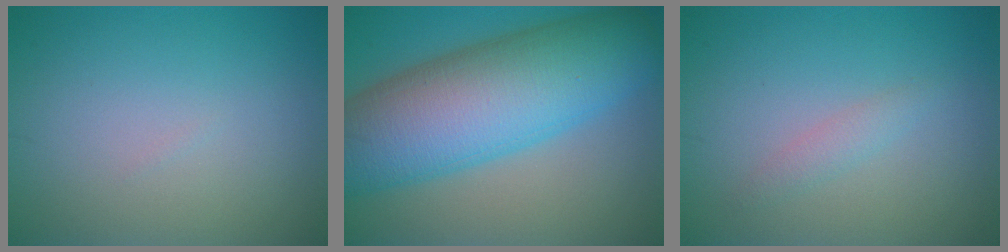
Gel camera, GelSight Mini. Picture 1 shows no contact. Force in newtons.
{"total": 13.4, "press": 13.4, "slide": 0.1}
{"total": 1.2, "press": 1.2, "slide": 0.0}